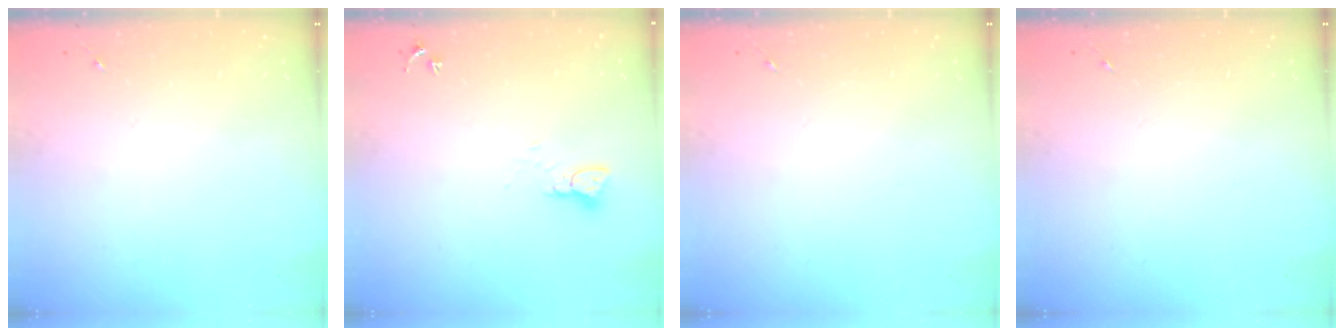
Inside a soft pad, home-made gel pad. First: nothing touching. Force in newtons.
{"total": 2.1, "press": 2.1, "slide": 0.2}
{"total": 0.0}
{"total": 0.0}